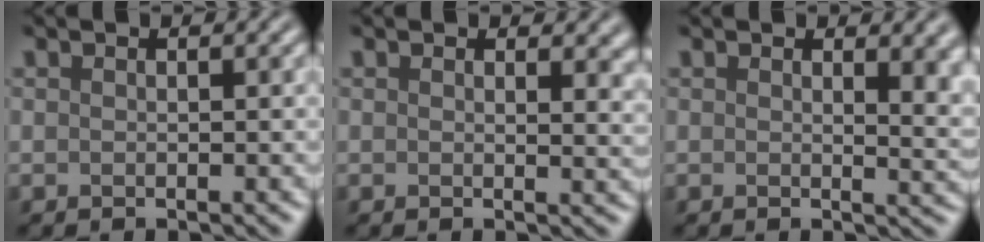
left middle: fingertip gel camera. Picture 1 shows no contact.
{"total": 2.6, "force": [1.3, 1.4, 1.7], "torque": [-0.016, -0.004, 0.015]}
{"total": 4.3, "force": [1.6, 2.1, 3.4], "torque": [-0.024, -0.005, 0.024]}